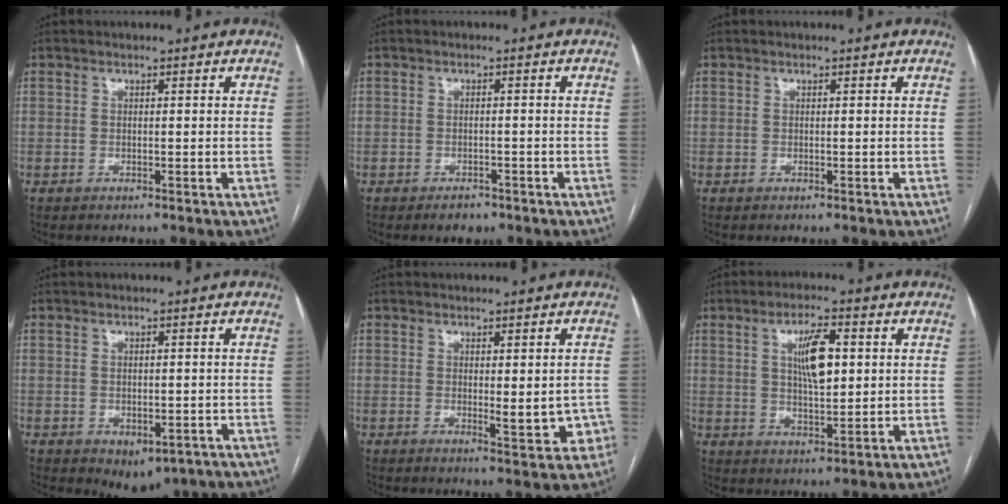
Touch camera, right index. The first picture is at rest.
{"total": 2.3, "force": [-1.7, 1.3, 0.9], "torque": [-0.014, 0.002, -0.017]}
{"total": 0.0}
{"total": 4.7, "force": [-2.7, 2.9, 2.6], "torque": [-0.022, -0.001, -0.025]}
{"total": 4.8, "force": [-0.7, 1.7, 4.4], "torque": [-0.046, -0.007, -0.005]}
{"total": 7.2, "force": [1.7, 1.9, 6.7], "torque": [-0.117, 0.004, 0.033]}